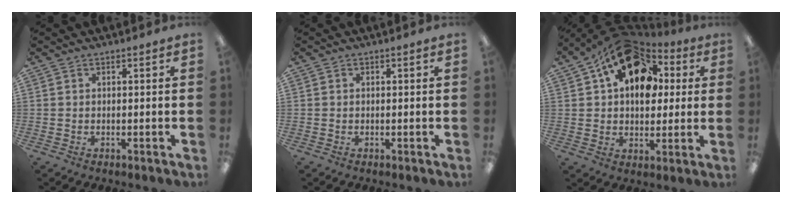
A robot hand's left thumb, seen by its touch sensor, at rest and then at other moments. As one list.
[{"total": 0.0}, {"total": 16.8, "force": [7.5, 11.0, 10.2], "torque": [-0.162, -0.026, 0.138]}]